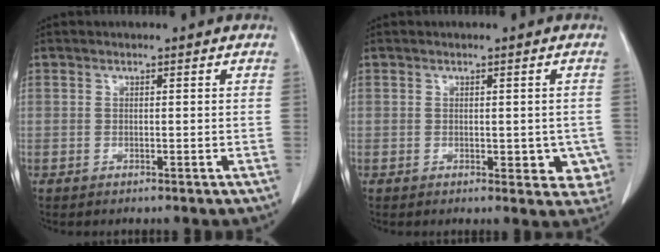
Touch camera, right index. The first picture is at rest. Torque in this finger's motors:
{"motor_torque": [0.33, -0.07, 0.24, 0.09]}